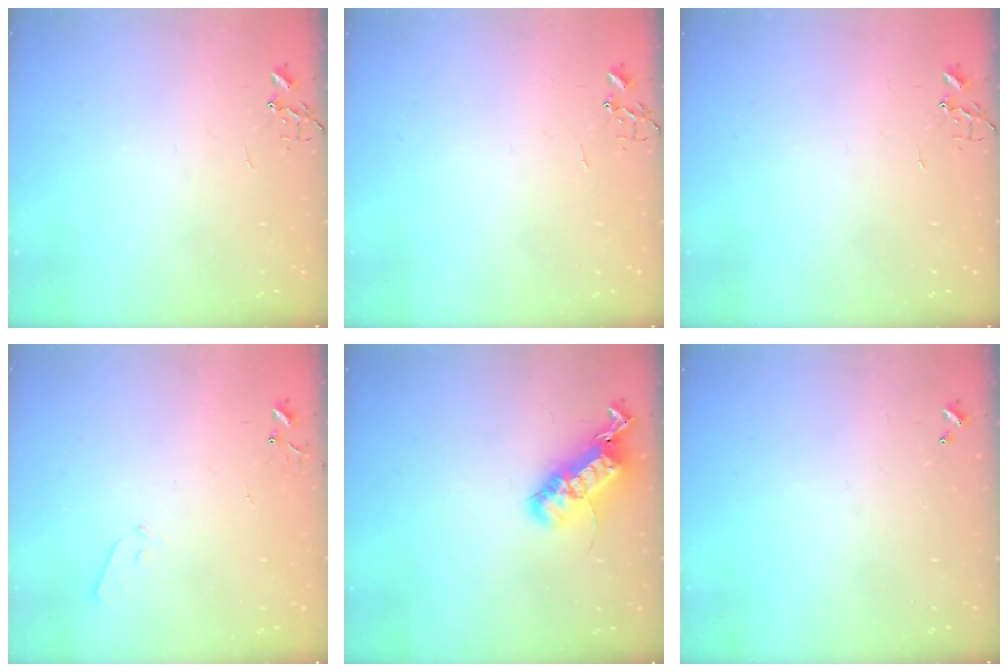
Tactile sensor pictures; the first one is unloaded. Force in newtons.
{"total": 0.0}
{"total": 0.0}
{"total": 3.4, "press": 3.4, "slide": 0.5}
{"total": 20.4, "press": 20.4, "slide": 0.4}
{"total": 0.0}